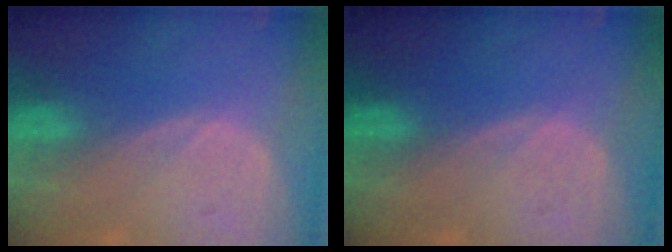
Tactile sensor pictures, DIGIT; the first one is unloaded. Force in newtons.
{"total": 0.0}